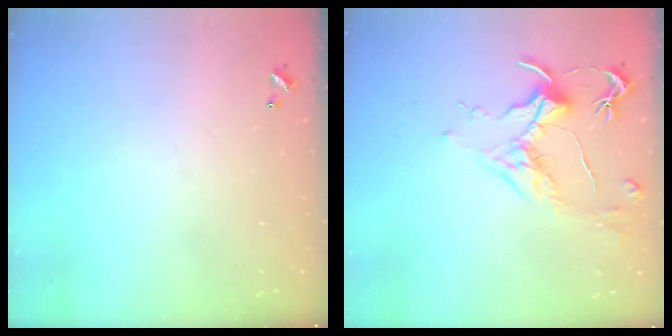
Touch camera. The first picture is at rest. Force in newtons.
{"total": 1.7, "press": 1.5, "slide": 0.9}